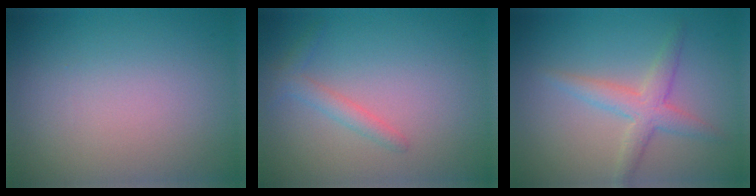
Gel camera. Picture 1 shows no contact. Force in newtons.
{"total": 1.5, "press": 1.5, "slide": 0.1}
{"total": 2.9, "press": 2.9, "slide": 0.1}